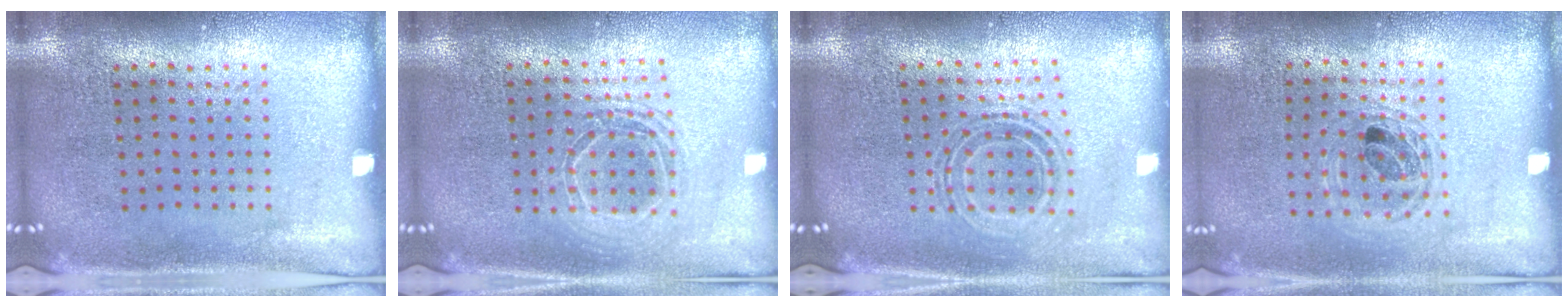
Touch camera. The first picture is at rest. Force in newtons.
{"total": 1.7, "press": 1.5, "slide": 0.9}
{"total": 0.8, "press": 0.8, "slide": 0.3}
{"total": 1.1, "press": 1.0, "slide": 0.3}